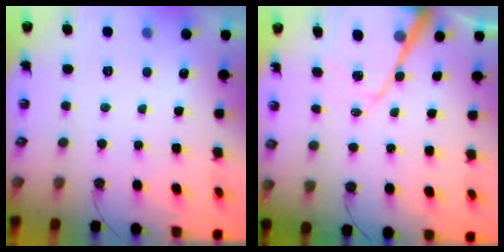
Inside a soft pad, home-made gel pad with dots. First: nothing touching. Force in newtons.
{"total": 16.0, "press": 15.9, "slide": 1.7}